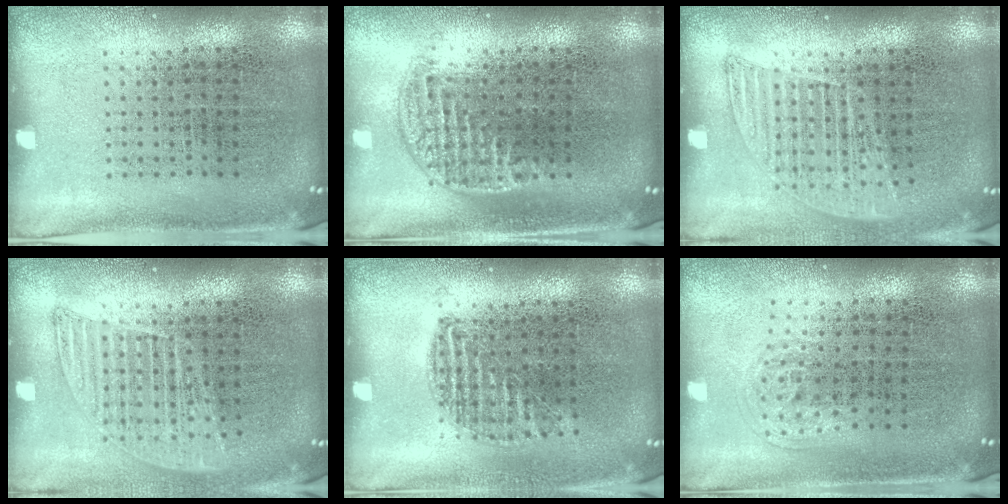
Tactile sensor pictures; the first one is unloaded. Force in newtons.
{"total": 1.3, "press": 1.1, "slide": 0.6}
{"total": 1.2, "press": 1.1, "slide": 0.4}
{"total": 1.2, "press": 1.1, "slide": 0.4}
{"total": 0.9, "press": 0.8, "slide": 0.3}
{"total": 1.0, "press": 0.6, "slide": 0.8}